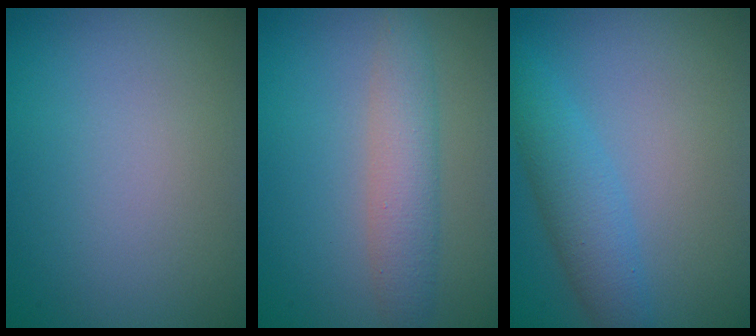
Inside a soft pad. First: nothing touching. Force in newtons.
{"total": 3.4, "press": 3.4, "slide": 0.1}
{"total": 3.3, "press": 3.3, "slide": 0.1}